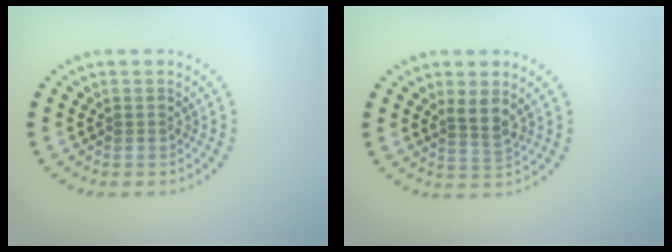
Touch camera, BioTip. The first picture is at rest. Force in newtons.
{"total": 2.1, "press": 1.6, "slide": 1.3}